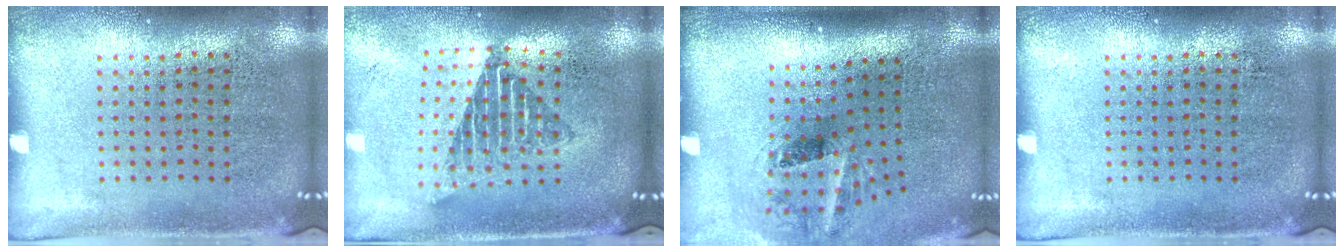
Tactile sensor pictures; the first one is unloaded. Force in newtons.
{"total": 1.7, "press": 1.3, "slide": 1.0}
{"total": 1.6, "press": 1.2, "slide": 1.1}
{"total": 0.0}